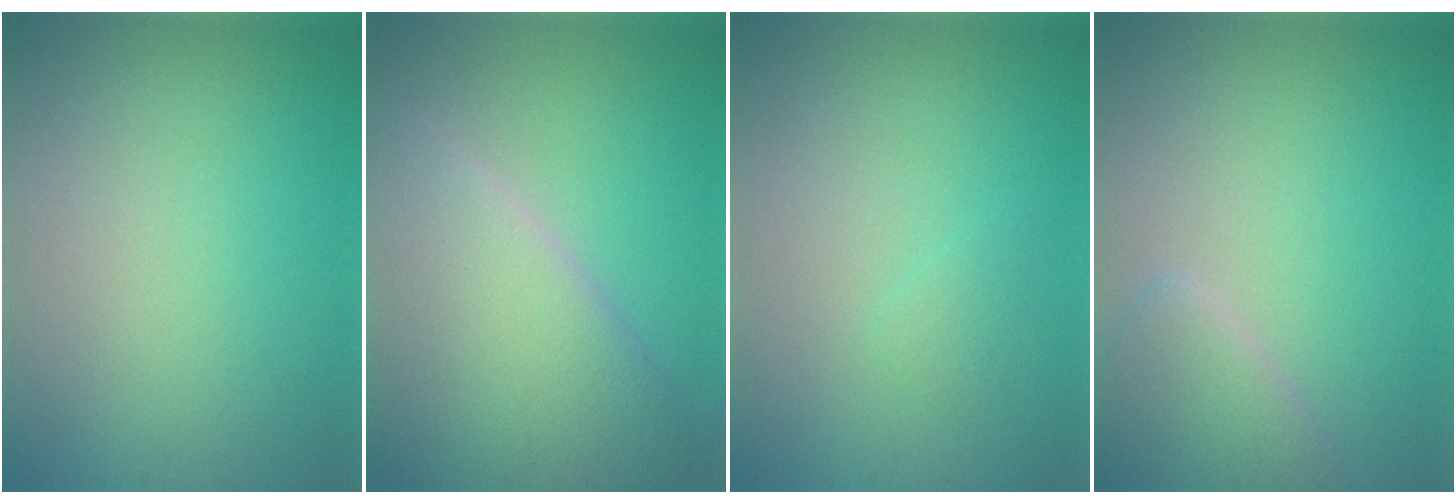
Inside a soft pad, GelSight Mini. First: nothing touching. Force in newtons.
{"total": 10.6, "press": 10.6, "slide": 0.7}
{"total": 0.9, "press": 0.9, "slide": 0.0}
{"total": 3.4, "press": 3.4, "slide": 0.2}